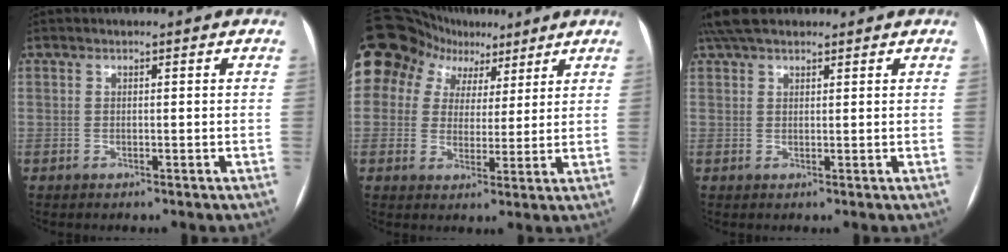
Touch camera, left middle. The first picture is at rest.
{"total": 12.0, "force": [7.3, 8.9, 3.6], "torque": [-0.076, 0.051, 0.120]}
{"total": 6.9, "force": [5.6, 2.4, 3.2], "torque": [-0.059, 0.038, 0.105]}